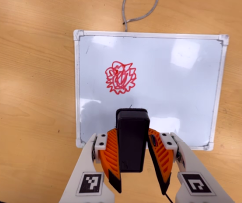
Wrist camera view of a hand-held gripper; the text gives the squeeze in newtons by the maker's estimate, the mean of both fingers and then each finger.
{"total": 5.1, "left": 4.5, "right": 5.7}